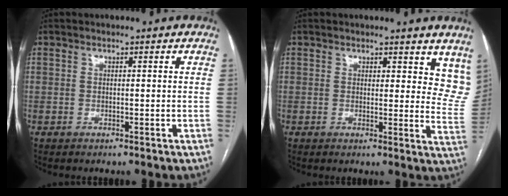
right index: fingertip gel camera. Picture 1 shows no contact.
{"total": 8.7, "force": [7.1, 3.7, 3.5], "torque": [-0.008, -0.026, 0.060]}